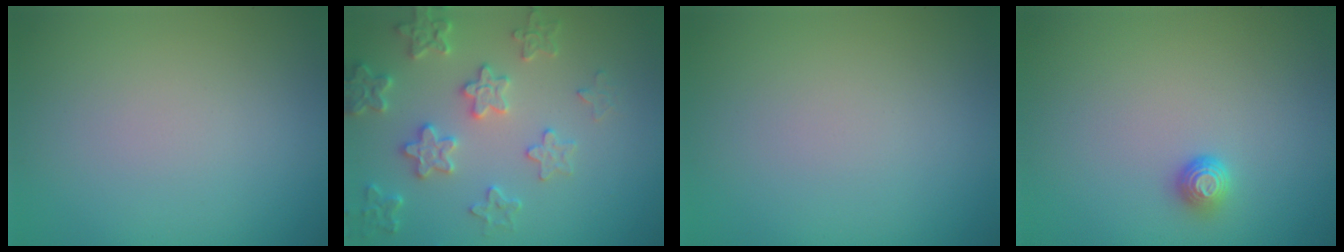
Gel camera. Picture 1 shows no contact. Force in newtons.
{"total": 4.0, "press": 3.8, "slide": 1.2}
{"total": 0.0}
{"total": 1.2, "press": 1.0, "slide": 0.6}